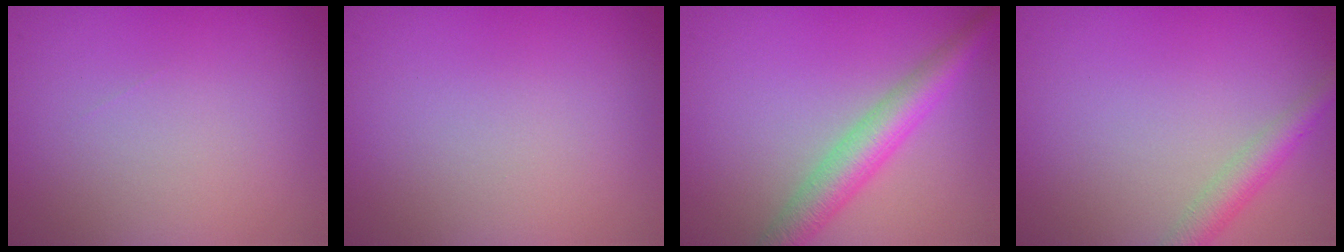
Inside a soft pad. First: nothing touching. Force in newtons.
{"total": 0.0}
{"total": 4.6, "press": 4.6, "slide": 0.1}
{"total": 2.6, "press": 2.6, "slide": 0.1}